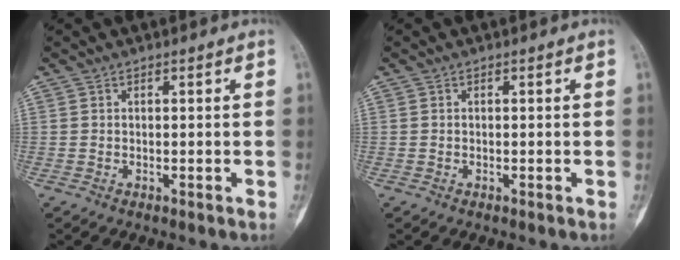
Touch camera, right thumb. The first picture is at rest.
{"total": 0.0}